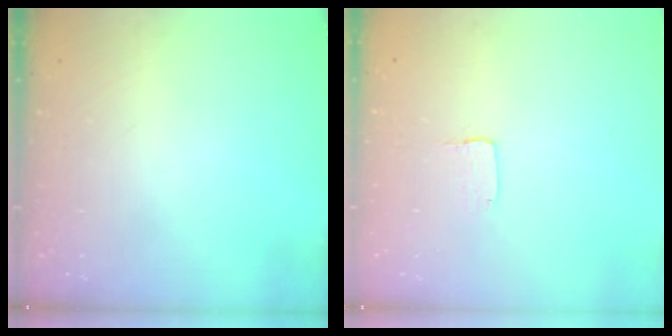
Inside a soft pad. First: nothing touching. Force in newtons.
{"total": 1.3, "press": 1.2, "slide": 0.1}